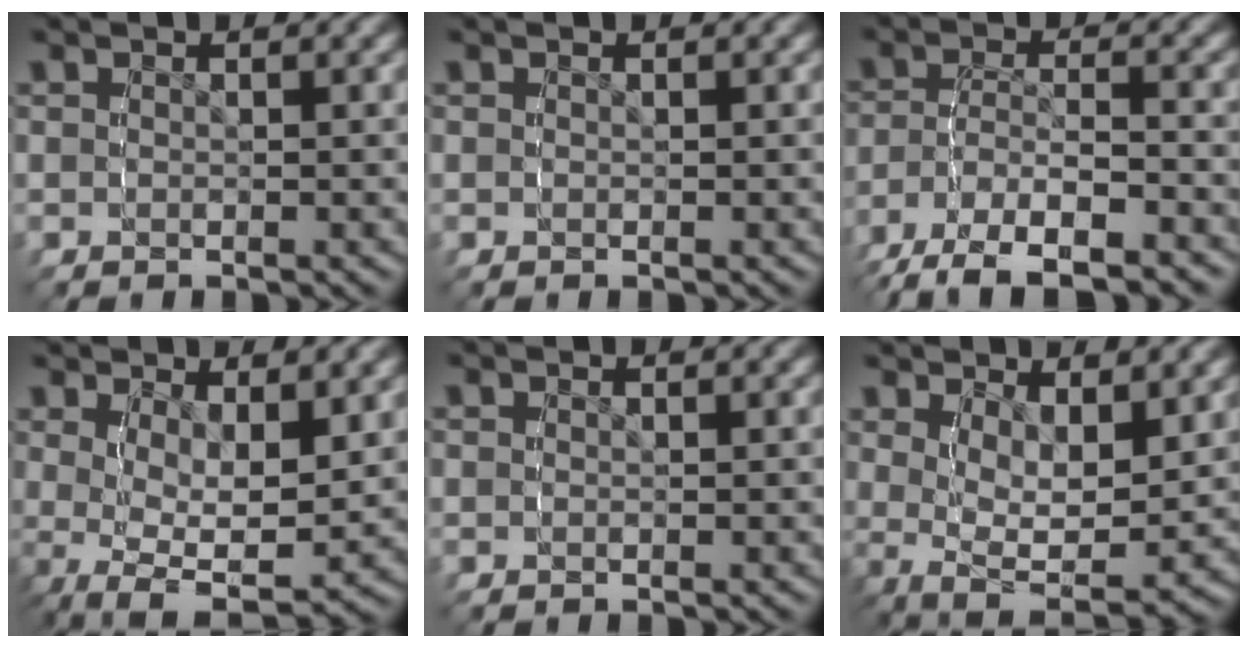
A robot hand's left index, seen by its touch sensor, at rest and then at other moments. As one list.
[{"total": 1.1, "force": [-0.2, -0.9, -0.6], "torque": [0.015, -0.007, 0.004]}, {"total": 7.9, "force": [-5.6, 3.2, 4.5], "torque": [-0.084, -0.030, -0.071]}, {"total": 6.6, "force": [-2.0, 4.0, 4.9], "torque": [-0.111, -0.054, -0.013]}, {"total": 0.0}, {"total": 6.7, "force": [-0.7, 4.3, 5.1], "torque": [-0.103, -0.048, 0.004]}]